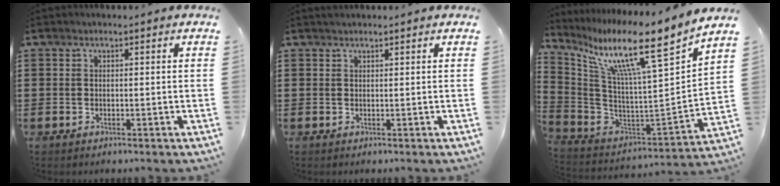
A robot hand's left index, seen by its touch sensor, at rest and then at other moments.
{"total": 0.7, "force": [0.7, 0.3, 0.2], "torque": [-0.005, 0.001, 0.014]}
{"total": 11.4, "force": [8.2, -0.5, 8.0], "torque": [-0.158, -0.078, 0.114]}